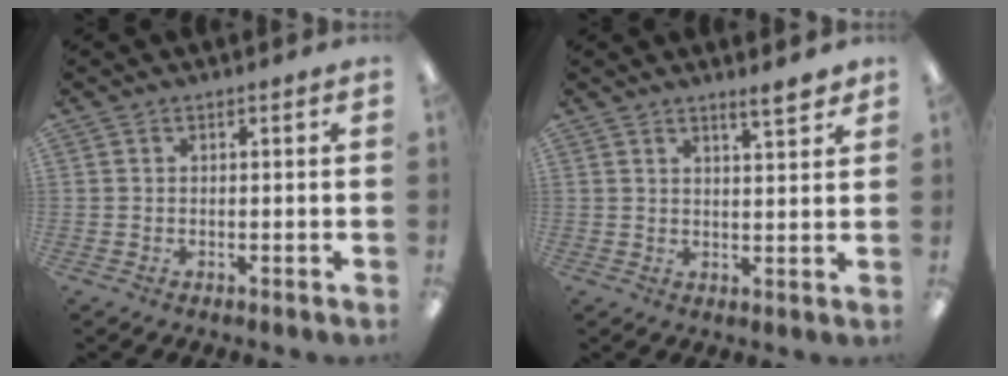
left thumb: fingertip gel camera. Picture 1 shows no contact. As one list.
[{"total": 4.6, "force": [4.0, 0.7, 2.3], "torque": [-0.021, -0.029, 0.063]}]